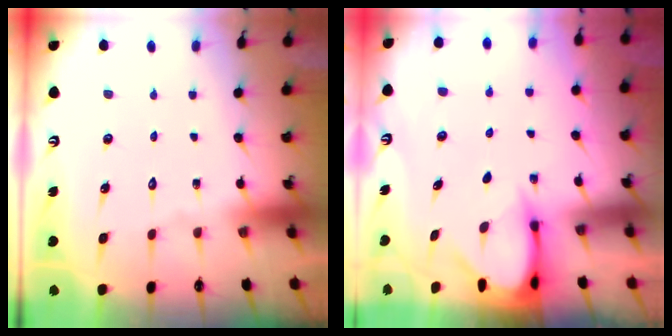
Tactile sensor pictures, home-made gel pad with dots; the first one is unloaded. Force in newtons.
{"total": 3.7, "press": 3.7, "slide": 0.2}